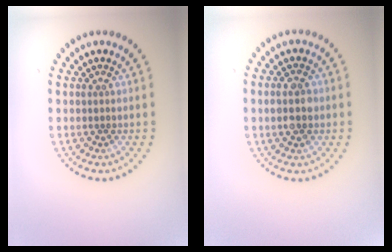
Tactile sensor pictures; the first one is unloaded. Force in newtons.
{"total": 2.1, "press": 2.1, "slide": 0.2}